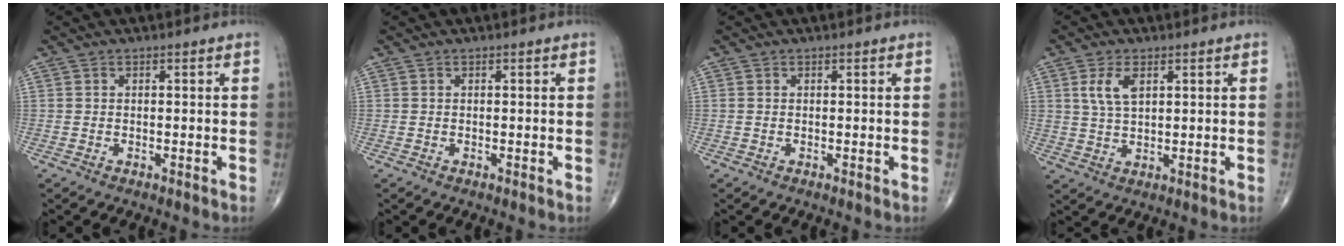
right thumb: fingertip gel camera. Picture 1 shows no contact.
{"total": 0.0}
{"total": 0.0}
{"total": 5.4, "force": [2.0, 2.8, 4.1], "torque": [-0.080, -0.005, 0.044]}